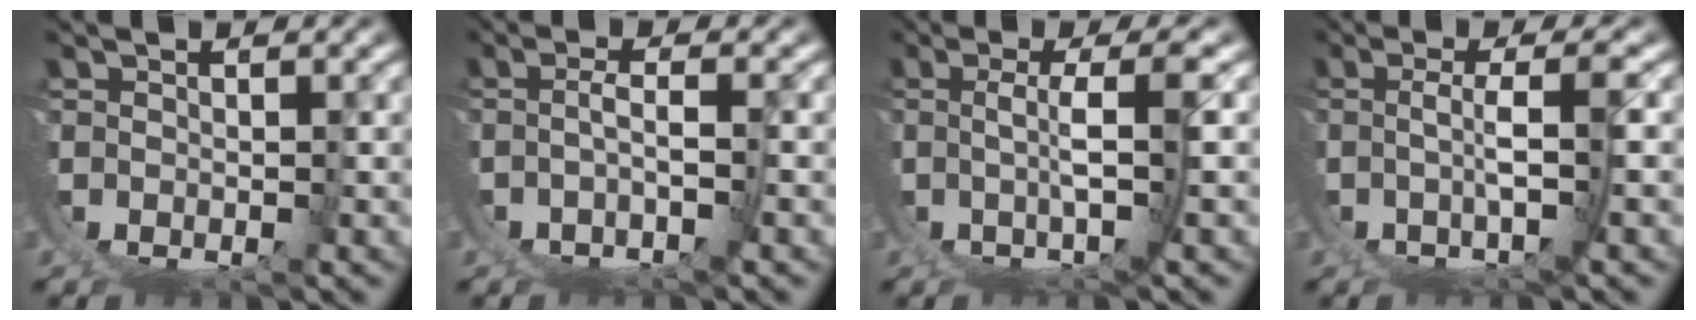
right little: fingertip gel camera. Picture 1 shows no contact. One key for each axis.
{"total": 2.9, "fx": -1.5, "fy": -0.8, "fz": 2.4, "tx": -0.030, "ty": -0.011, "tz": -0.017}
{"total": 4.9, "fx": 0.3, "fy": -1.3, "fz": 4.8, "tx": -0.064, "ty": -0.006, "tz": 0.014}
{"total": 4.4, "fx": -0.5, "fy": -1.2, "fz": 4.2, "tx": -0.059, "ty": -0.011, "tz": 0.003}